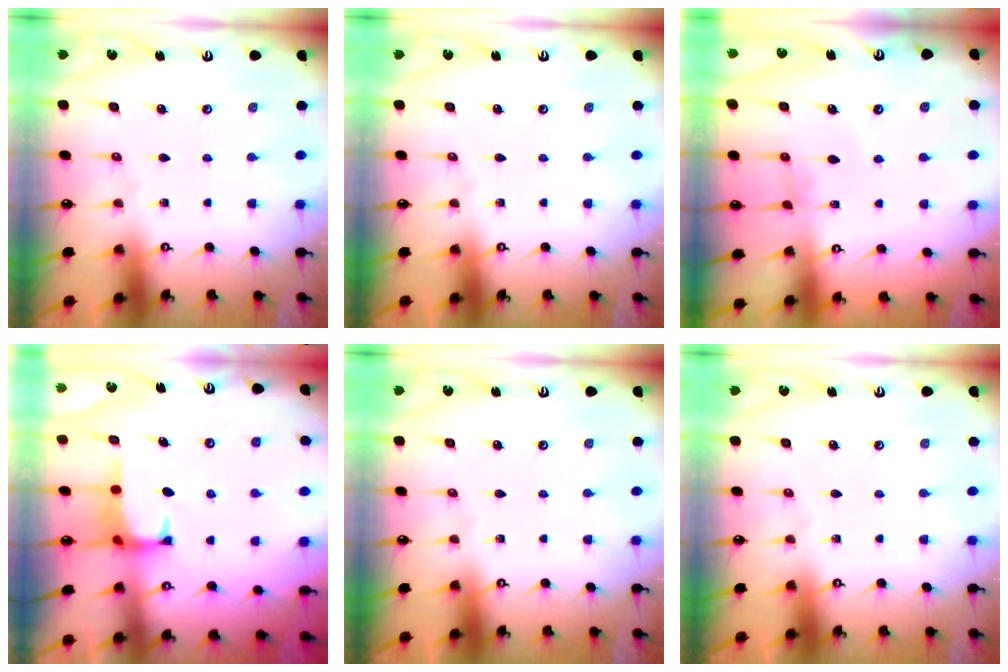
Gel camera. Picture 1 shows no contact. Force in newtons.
{"total": 0.0}
{"total": 0.0}
{"total": 0.9, "press": 0.5, "slide": 0.8}
{"total": 0.0}
{"total": 0.0}